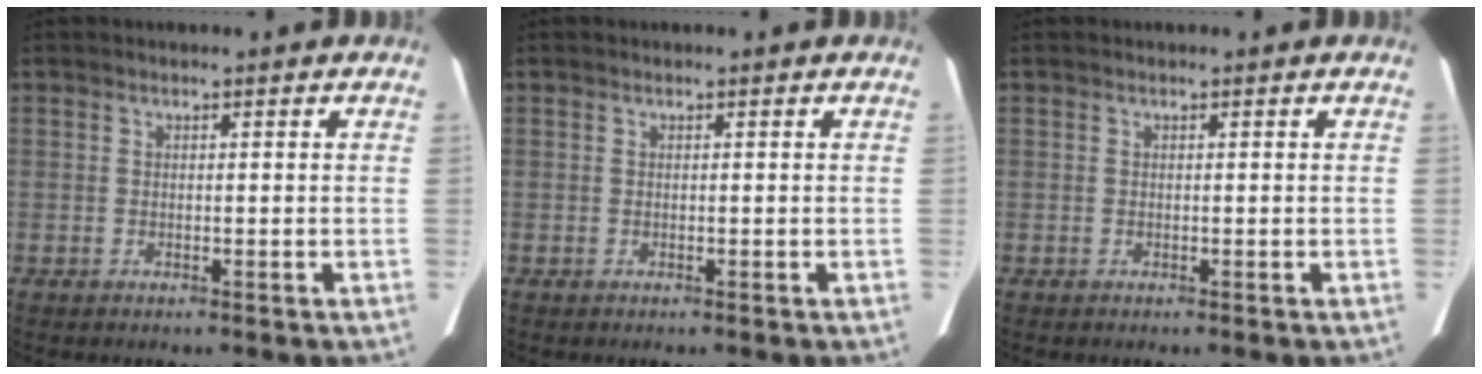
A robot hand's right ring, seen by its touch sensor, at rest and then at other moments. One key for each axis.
{"total": 0.0}
{"total": 0.0}